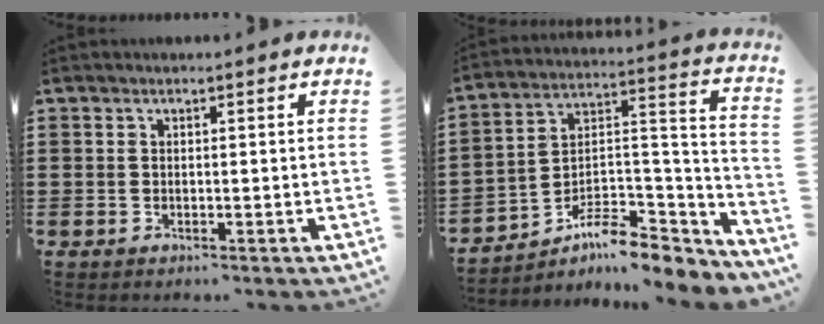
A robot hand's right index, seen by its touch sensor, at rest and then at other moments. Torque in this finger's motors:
{"motor_torque": [-0.67, 0.32, 0.19, 0.04]}